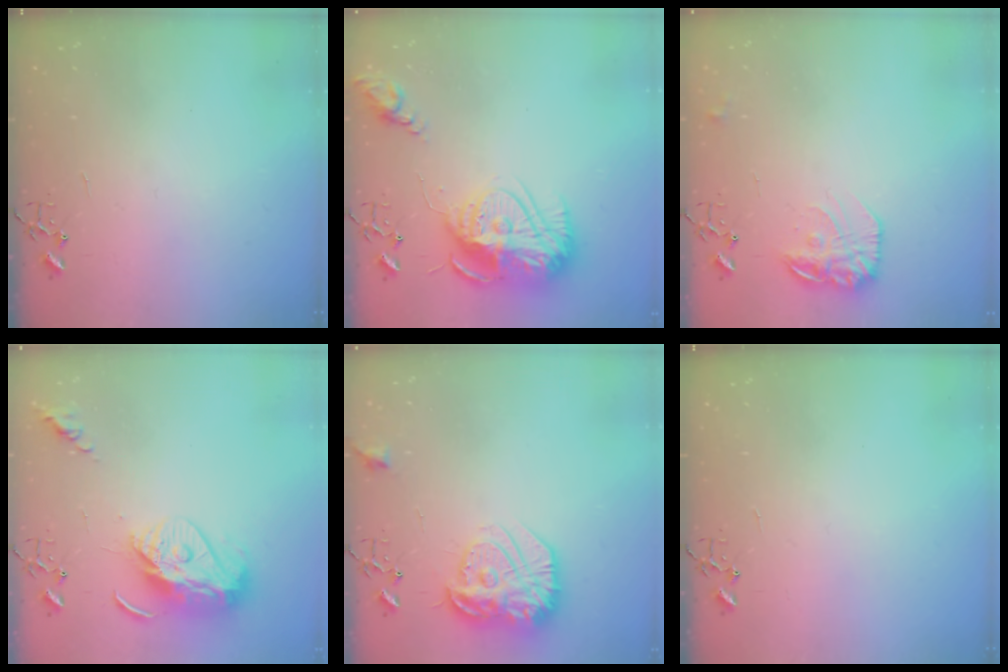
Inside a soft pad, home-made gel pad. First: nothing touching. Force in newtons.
{"total": 18.7, "press": 18.6, "slide": 1.7}
{"total": 13.6, "press": 13.6, "slide": 0.7}
{"total": 12.3, "press": 12.2, "slide": 1.1}
{"total": 17.6, "press": 17.6, "slide": 1.3}
{"total": 0.0}